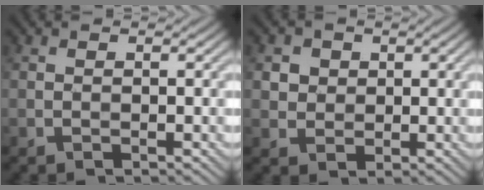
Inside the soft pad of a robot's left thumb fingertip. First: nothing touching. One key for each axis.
{"total": 4.0, "fx": 1.5, "fy": 3.4, "fz": 1.4, "tx": -0.056, "ty": -0.007, "tz": 0.033}